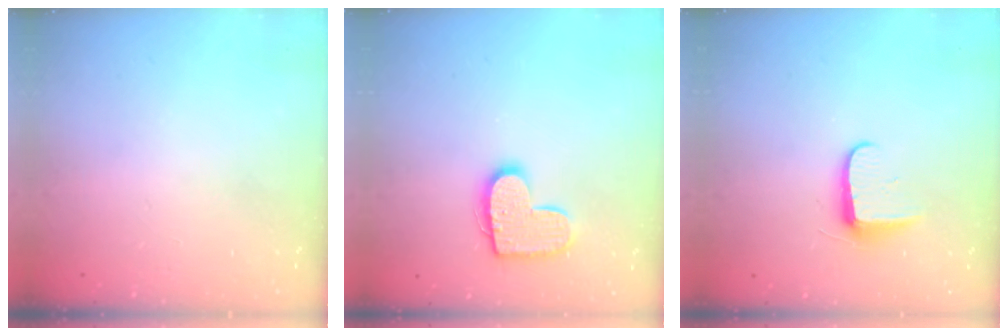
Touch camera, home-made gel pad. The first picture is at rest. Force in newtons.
{"total": 12.4, "press": 12.4, "slide": 0.6}
{"total": 7.1, "press": 7.0, "slide": 0.9}